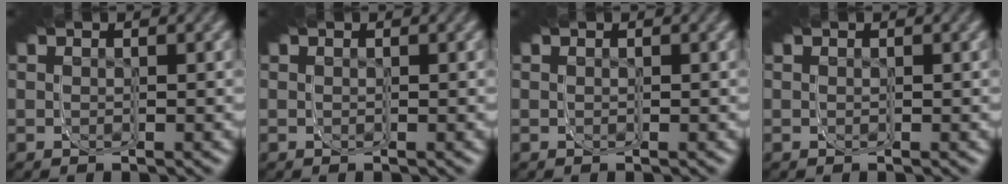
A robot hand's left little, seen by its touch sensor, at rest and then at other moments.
{"total": 0.0}
{"total": 0.0}
{"total": 0.0}